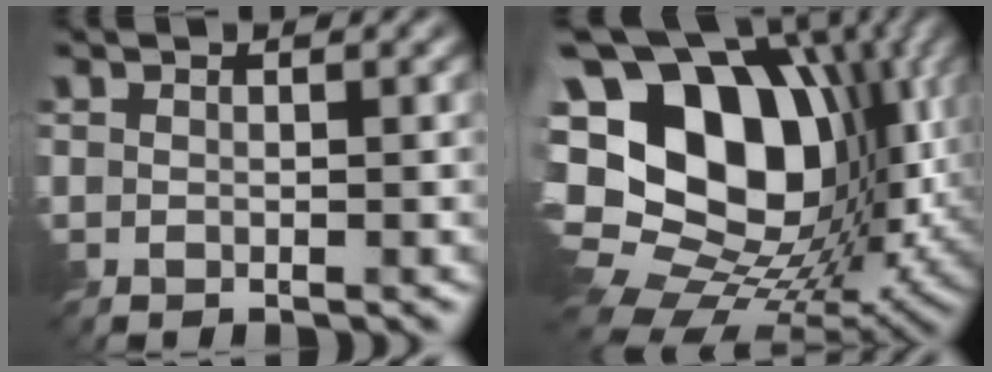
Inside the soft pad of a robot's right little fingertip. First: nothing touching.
{"total": 18.8, "force": [1.4, 13.9, 12.6], "torque": [-0.221, 0.004, 0.053]}